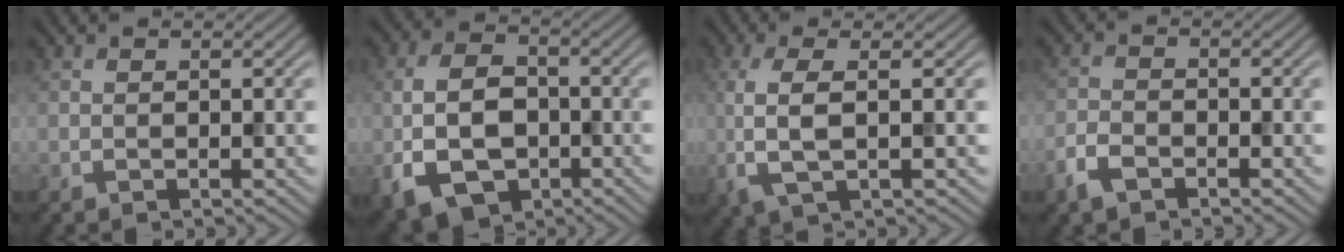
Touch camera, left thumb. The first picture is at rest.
{"total": 9.6, "force": [-2.9, 6.4, 6.6], "torque": [-0.147, -0.011, -0.061]}
{"total": 5.1, "force": [0.0, 1.6, 4.9], "torque": [-0.113, 0.002, -0.002]}
{"total": 3.1, "force": [-2.2, 1.5, 1.7], "torque": [-0.039, -0.004, -0.053]}